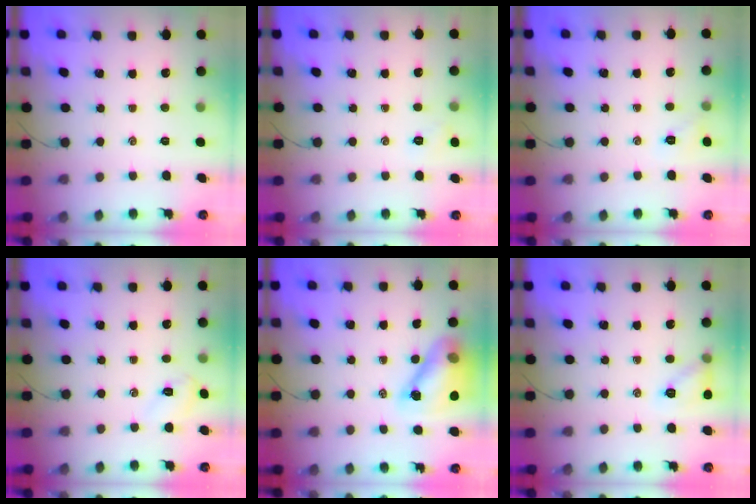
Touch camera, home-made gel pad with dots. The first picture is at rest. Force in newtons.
{"total": 4.6, "press": 4.4, "slide": 1.2}
{"total": 5.8, "press": 5.5, "slide": 1.6}
{"total": 3.6, "press": 3.5, "slide": 0.9}
{"total": 13.8, "press": 13.2, "slide": 4.1}
{"total": 8.8, "press": 8.7, "slide": 0.7}